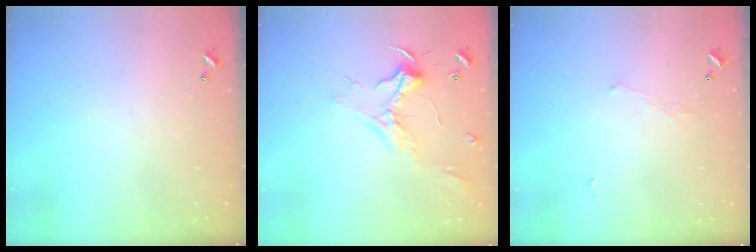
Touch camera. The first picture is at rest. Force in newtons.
{"total": 2.4, "press": 2.3, "slide": 0.7}
{"total": 1.1, "press": 0.8, "slide": 0.7}